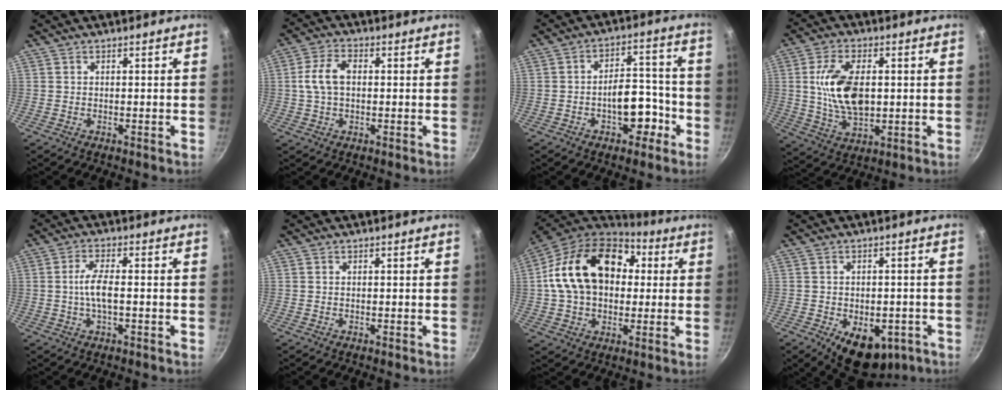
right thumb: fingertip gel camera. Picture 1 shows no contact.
{"total": 7.0, "force": [0.5, 4.3, 5.5], "torque": [-0.106, 0.018, 0.005]}
{"total": 9.2, "force": [-3.6, 5.5, 6.5], "torque": [-0.048, 0.052, -0.046]}
{"total": 12.9, "force": [1.2, 7.2, 10.7], "torque": [-0.184, -0.003, 0.025]}
{"total": 5.2, "force": [-0.5, 1.6, 4.9], "torque": [-0.105, 0.009, -0.014]}
{"total": 0.0}
{"total": 22.2, "force": [3.9, 15.8, 15.2], "torque": [-0.248, 0.032, 0.057]}
{"total": 11.4, "force": [-4.7, 7.0, 7.7], "torque": [-0.063, 0.005, -0.049]}